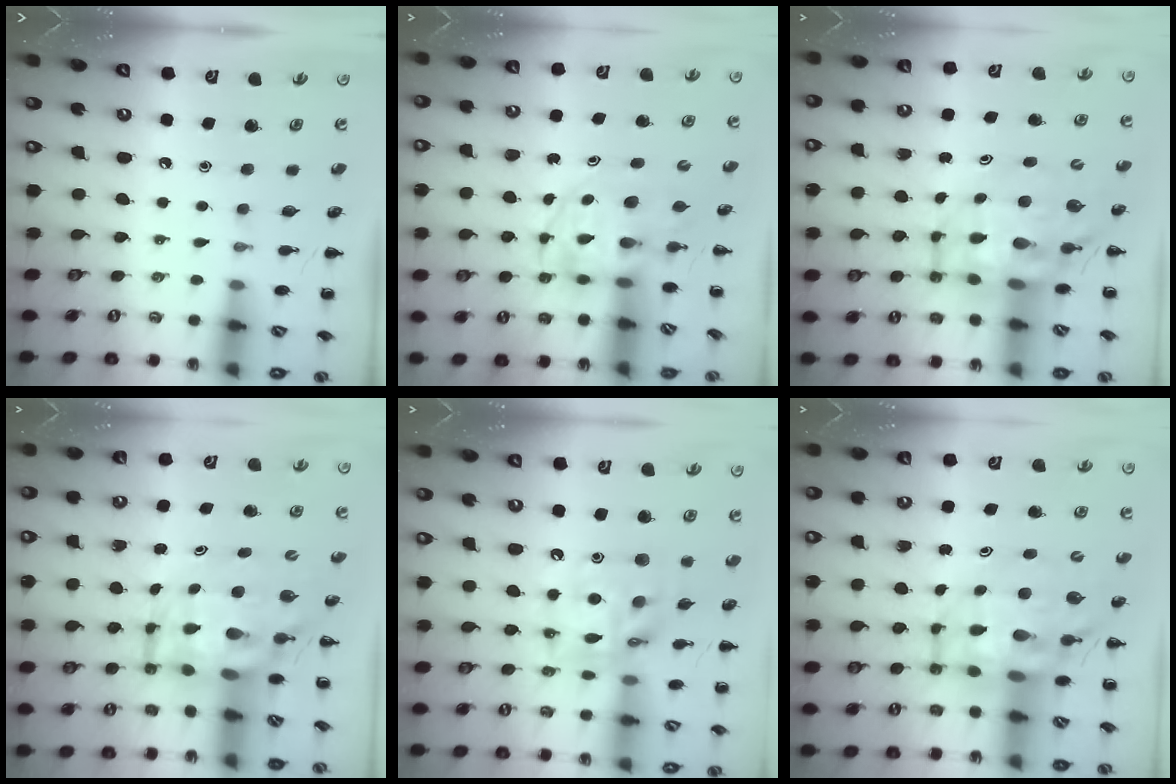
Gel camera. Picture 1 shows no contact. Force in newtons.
{"total": 3.7, "press": 3.7, "slide": 0.5}
{"total": 9.7, "press": 9.2, "slide": 2.9}
{"total": 7.5, "press": 7.2, "slide": 2.2}
{"total": 15.5, "press": 15.0, "slide": 4.0}
{"total": 9.7, "press": 9.2, "slide": 2.9}